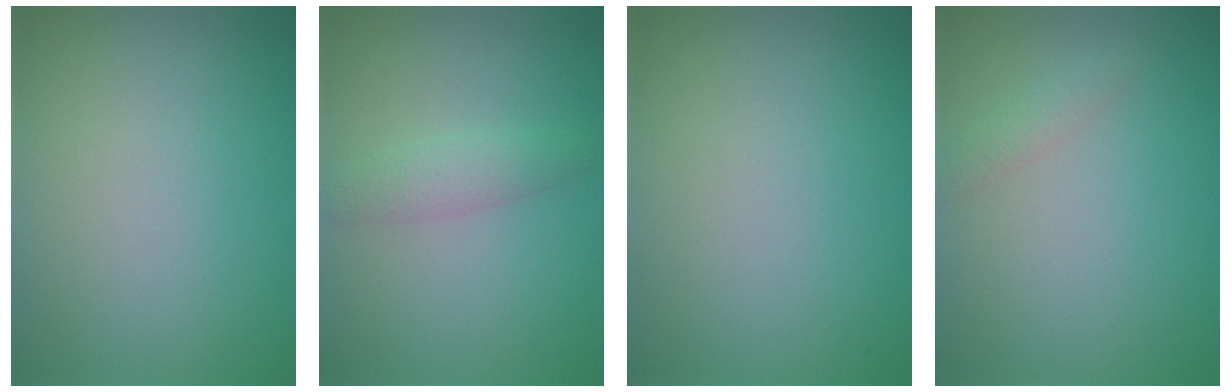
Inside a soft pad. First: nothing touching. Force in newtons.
{"total": 2.0, "press": 2.0, "slide": 0.1}
{"total": 0.0}
{"total": 1.2, "press": 1.2, "slide": 0.1}